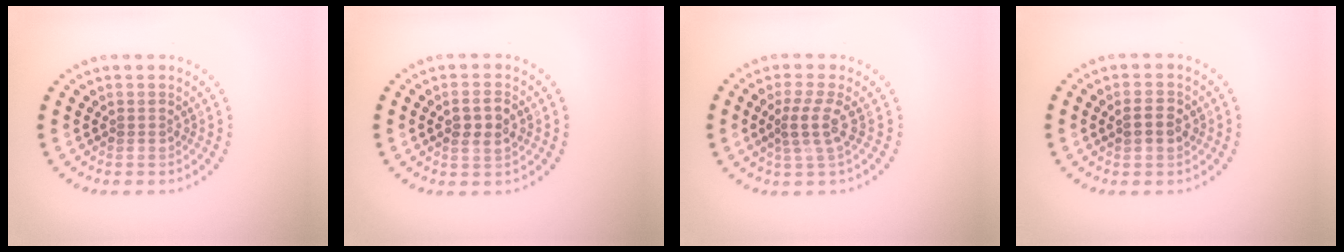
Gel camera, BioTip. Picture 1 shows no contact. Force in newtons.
{"total": 2.4, "press": 2.4, "slide": 0.4}
{"total": 2.5, "press": 1.8, "slide": 1.7}
{"total": 2.2, "press": 2.2, "slide": 0.1}